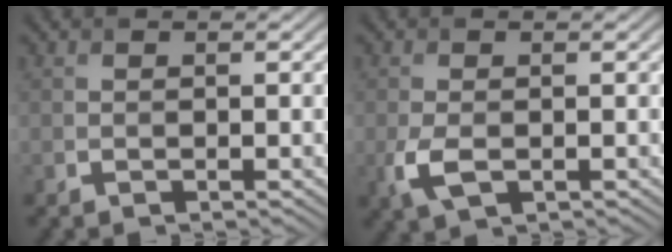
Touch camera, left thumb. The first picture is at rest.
{"total": 3.3, "force": [-0.9, 1.9, 2.6], "torque": [-0.075, -0.013, -0.016]}